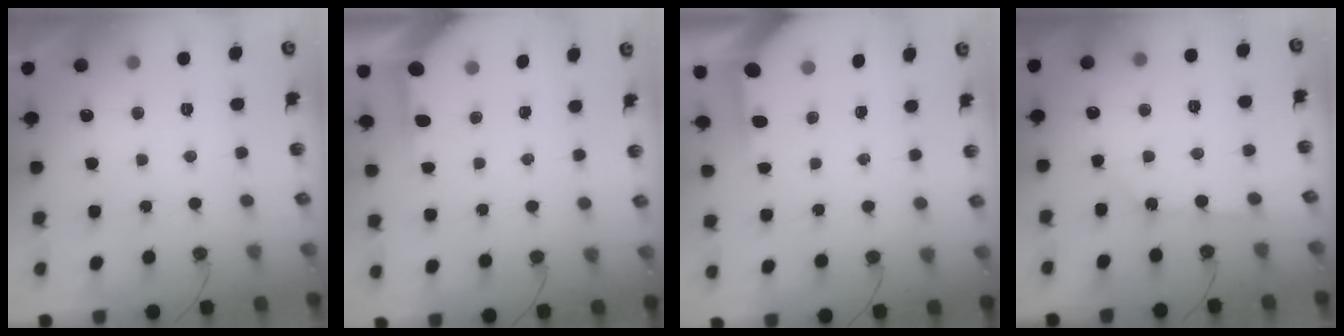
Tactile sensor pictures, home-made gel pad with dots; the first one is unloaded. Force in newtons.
{"total": 3.6, "press": 3.6, "slide": 0.3}
{"total": 3.5, "press": 3.5, "slide": 0.4}
{"total": 2.4, "press": 2.3, "slide": 0.3}